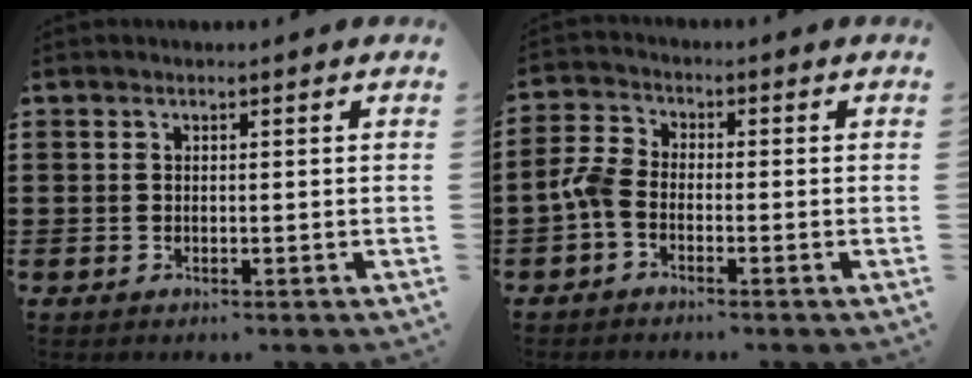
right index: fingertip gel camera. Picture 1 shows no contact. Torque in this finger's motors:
{"motor_torque": [0.78, -0.71, 0.21, 0.11]}